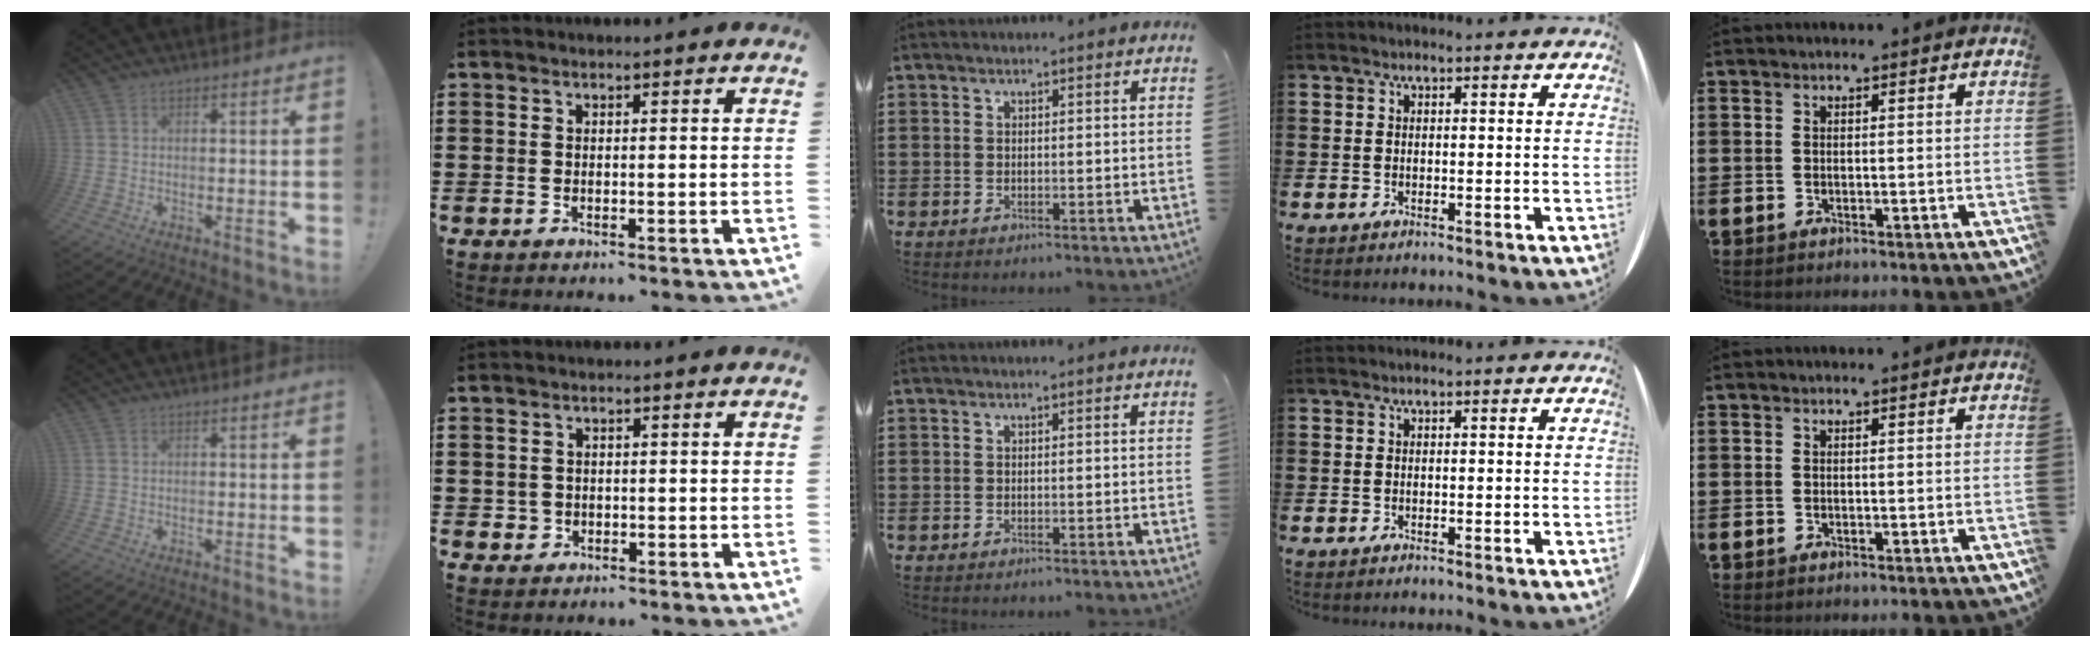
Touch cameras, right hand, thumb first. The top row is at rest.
{"index": {"total": 1.0, "force": [0.0, 1.0, 0.1], "torque": [-0.003, 0.005, -0.001]}}